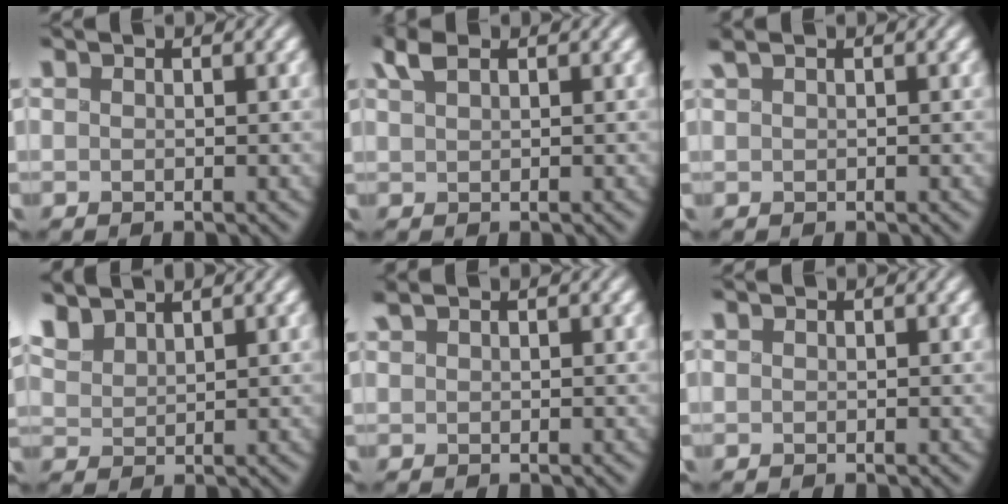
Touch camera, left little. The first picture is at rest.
{"total": 2.1, "force": [1.0, 0.9, 1.6], "torque": [-0.041, 0.010, 0.021]}
{"total": 1.2, "force": [0.6, 0.5, 0.9], "torque": [-0.025, 0.009, 0.014]}
{"total": 3.2, "force": [2.5, 1.2, 1.6], "torque": [-0.045, 0.009, 0.049]}
{"total": 1.0, "force": [0.7, 0.3, 0.7], "torque": [-0.019, 0.009, 0.016]}
{"total": 0.0}